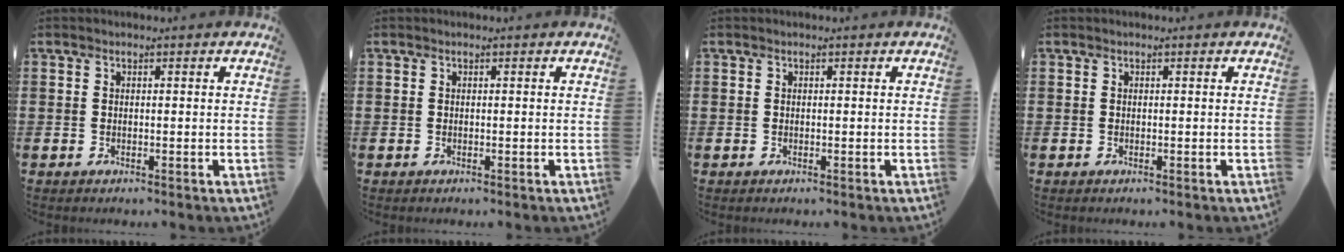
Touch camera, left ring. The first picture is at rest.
{"total": 0.0}
{"total": 0.0}
{"total": 0.0}